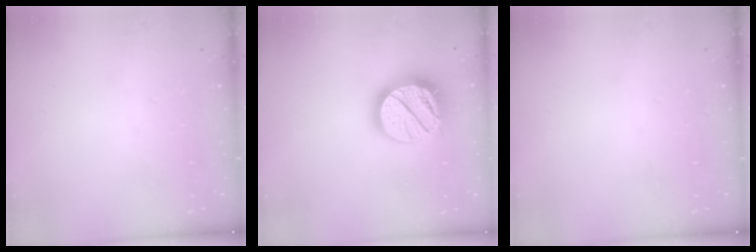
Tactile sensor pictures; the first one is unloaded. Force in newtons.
{"total": 18.4, "press": 18.3, "slide": 1.6}
{"total": 0.0}